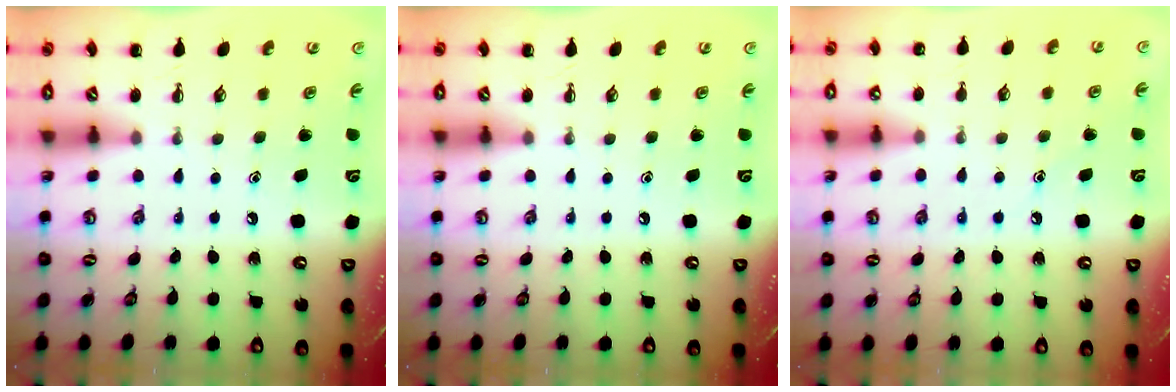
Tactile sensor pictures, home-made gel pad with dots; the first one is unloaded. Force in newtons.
{"total": 0.0}
{"total": 7.5, "press": 7.3, "slide": 2.0}